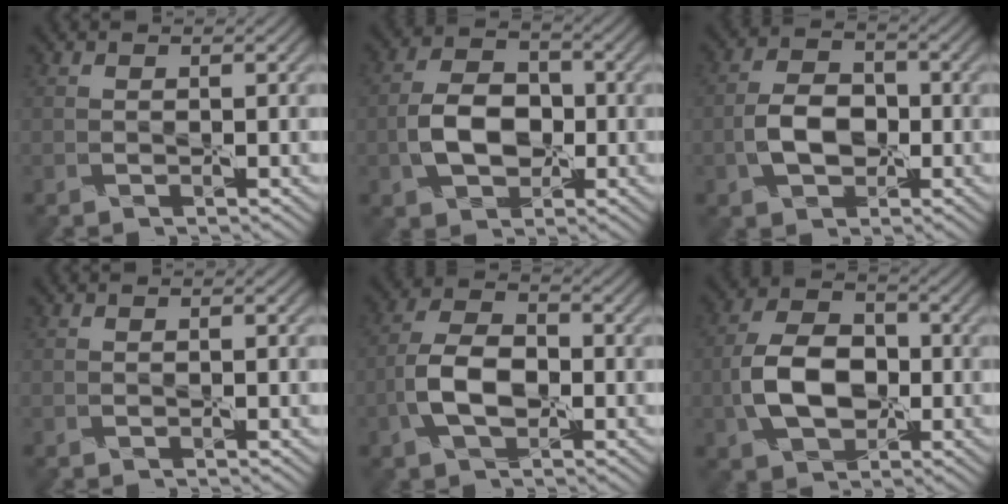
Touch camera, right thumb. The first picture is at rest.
{"total": 5.5, "force": [-1.2, 3.9, 3.7], "torque": [-0.069, 0.009, -0.027]}
{"total": 4.5, "force": [-1.3, 3.1, 3.0], "torque": [-0.057, 0.009, -0.030]}
{"total": 0.6, "force": [-0.1, 0.3, 0.5], "torque": [-0.010, -0.001, -0.001]}
{"total": 5.7, "force": [-2.0, 3.1, 4.3], "torque": [-0.089, 0.013, -0.049]}
{"total": 7.3, "force": [-1.4, 5.0, 5.2], "torque": [-0.107, 0.010, -0.033]}